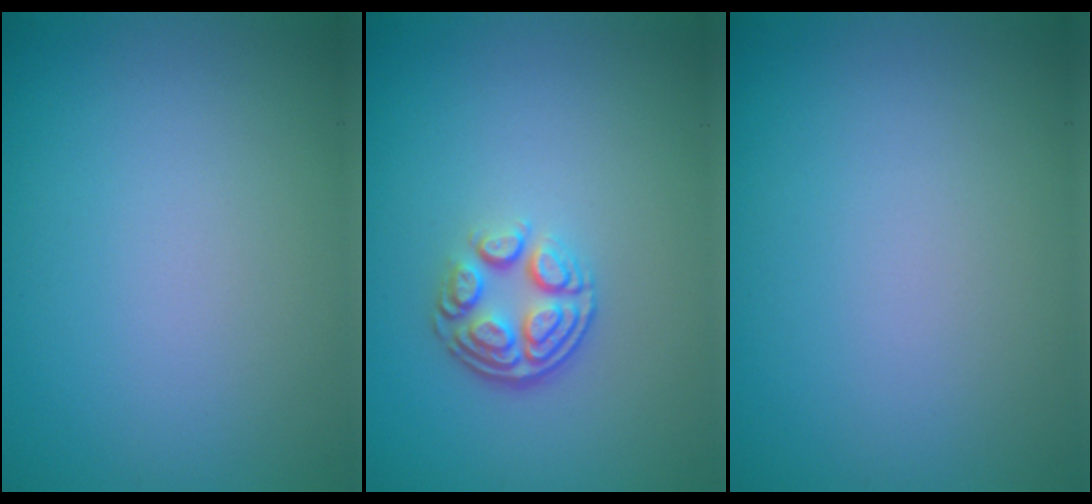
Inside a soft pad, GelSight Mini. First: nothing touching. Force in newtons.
{"total": 3.7, "press": 2.6, "slide": 2.6}
{"total": 0.0}